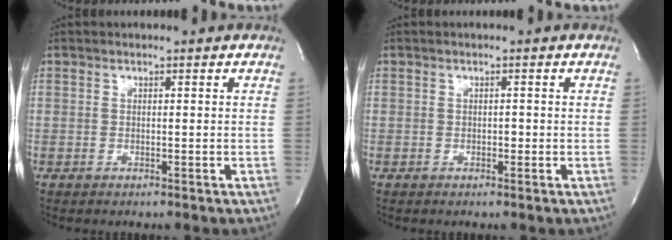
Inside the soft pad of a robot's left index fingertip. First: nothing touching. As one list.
[{"total": 0.6, "force": [-0.2, 0.4, 0.4], "torque": [-0.005, 0.002, -0.004]}]